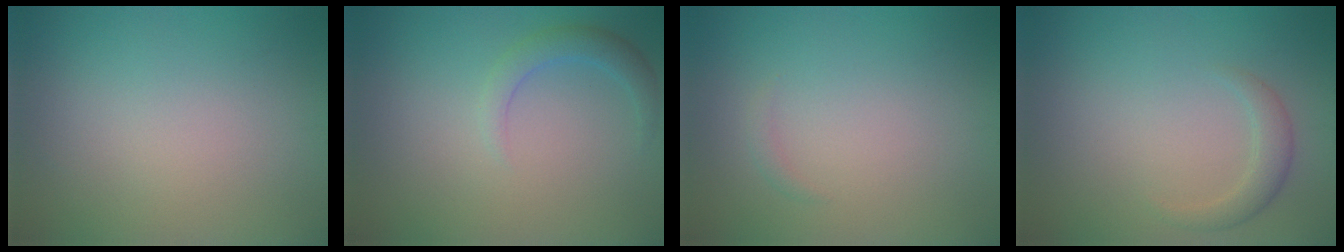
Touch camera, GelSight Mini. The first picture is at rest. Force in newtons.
{"total": 2.1, "press": 2.1, "slide": 0.1}
{"total": 0.6, "press": 0.6, "slide": 0.0}
{"total": 1.8, "press": 1.8, "slide": 0.1}